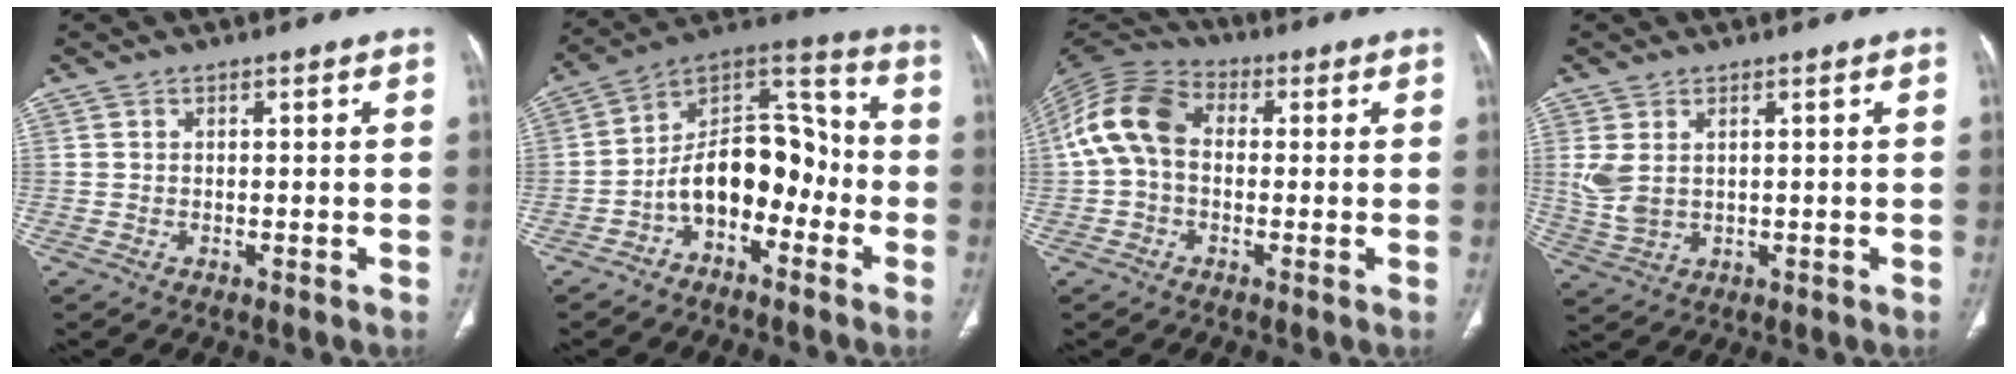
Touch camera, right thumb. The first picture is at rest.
{"total": 14.8, "force": [-4.8, 9.2, 10.6], "torque": [-0.136, 0.085, -0.087]}
{"total": 12.0, "force": [0.6, 8.5, 8.4], "torque": [-0.164, 0.033, -0.002]}
{"total": 5.3, "force": [1.4, 3.1, 4.1], "torque": [-0.099, -0.001, 0.041]}